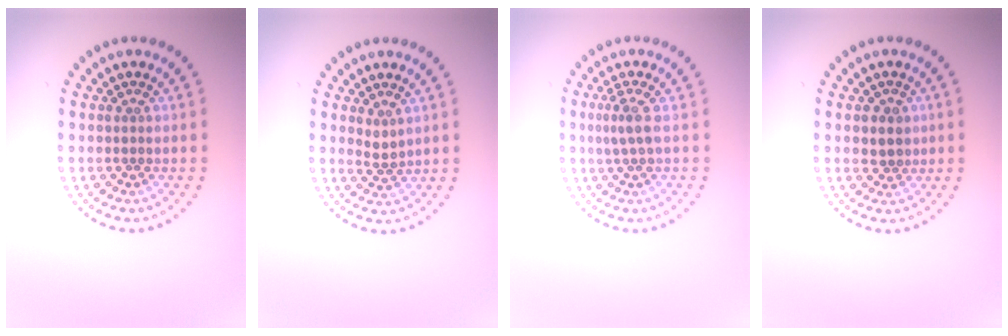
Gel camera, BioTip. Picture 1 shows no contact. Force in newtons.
{"total": 1.1, "press": 0.9, "slide": 0.7}
{"total": 1.7, "press": 1.4, "slide": 1.0}
{"total": 2.0, "press": 1.8, "slide": 0.9}